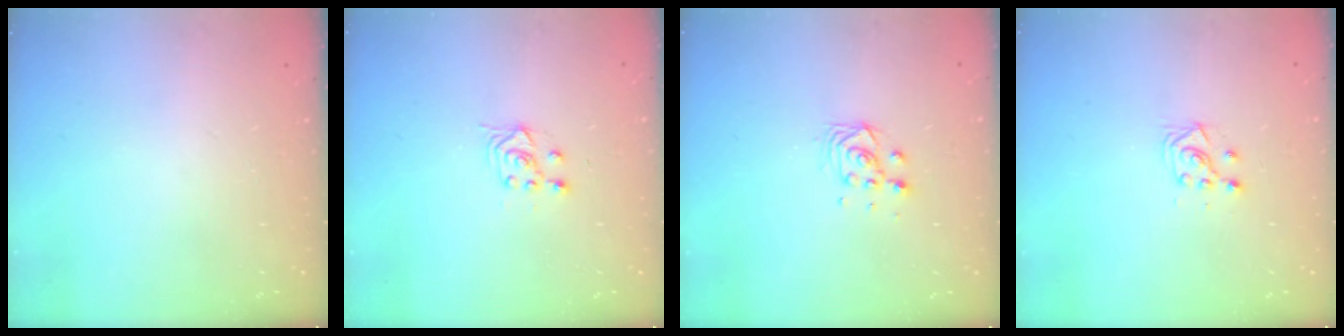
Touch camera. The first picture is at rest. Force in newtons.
{"total": 4.2, "press": 4.0, "slide": 1.4}
{"total": 6.5, "press": 6.5, "slide": 0.1}
{"total": 3.9, "press": 3.8, "slide": 0.8}